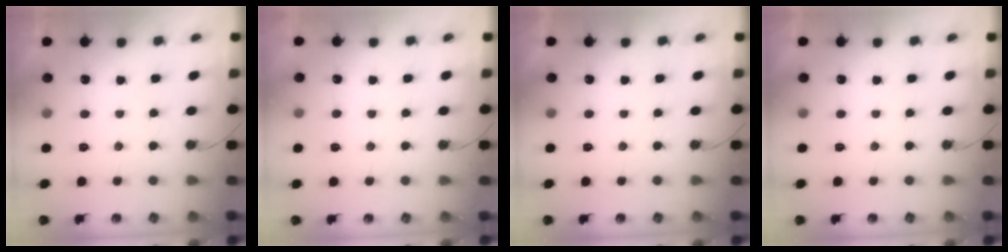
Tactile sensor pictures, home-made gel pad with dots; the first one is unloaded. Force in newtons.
{"total": 4.7, "press": 4.6, "slide": 0.6}
{"total": 0.0}
{"total": 0.0}